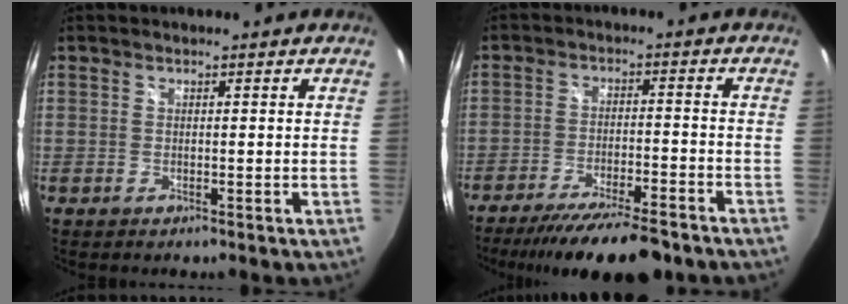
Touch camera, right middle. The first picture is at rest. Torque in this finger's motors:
{"motor_torque": [1.07, -1.07, 0.29, 0.13]}